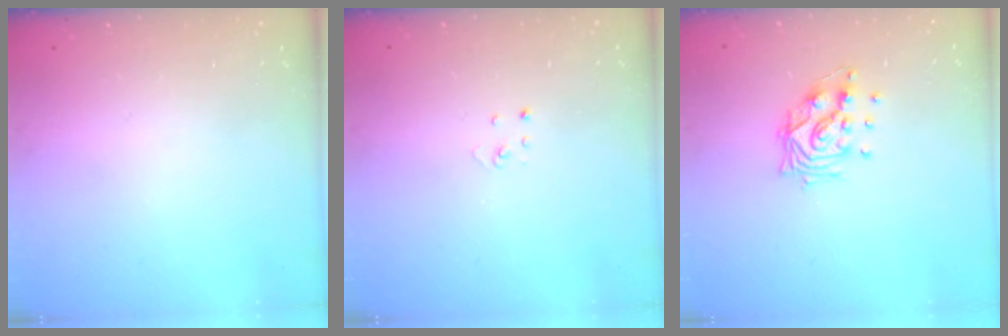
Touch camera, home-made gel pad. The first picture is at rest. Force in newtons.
{"total": 1.9, "press": 1.9, "slide": 0.2}
{"total": 11.5, "press": 11.4, "slide": 1.5}